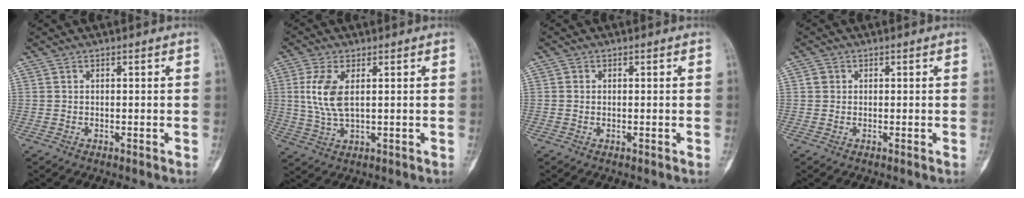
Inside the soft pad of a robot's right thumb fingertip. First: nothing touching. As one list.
[{"total": 7.8, "force": [1.6, 3.5, 6.8], "torque": [-0.152, -0.005, 0.037]}, {"total": 0.6, "force": [0.1, 0.5, 0.4], "torque": [-0.003, 0.000, 0.001]}, {"total": 1.4, "force": [0.5, 1.3, 0.4], "torque": [0.003, 0.001, 0.004]}]